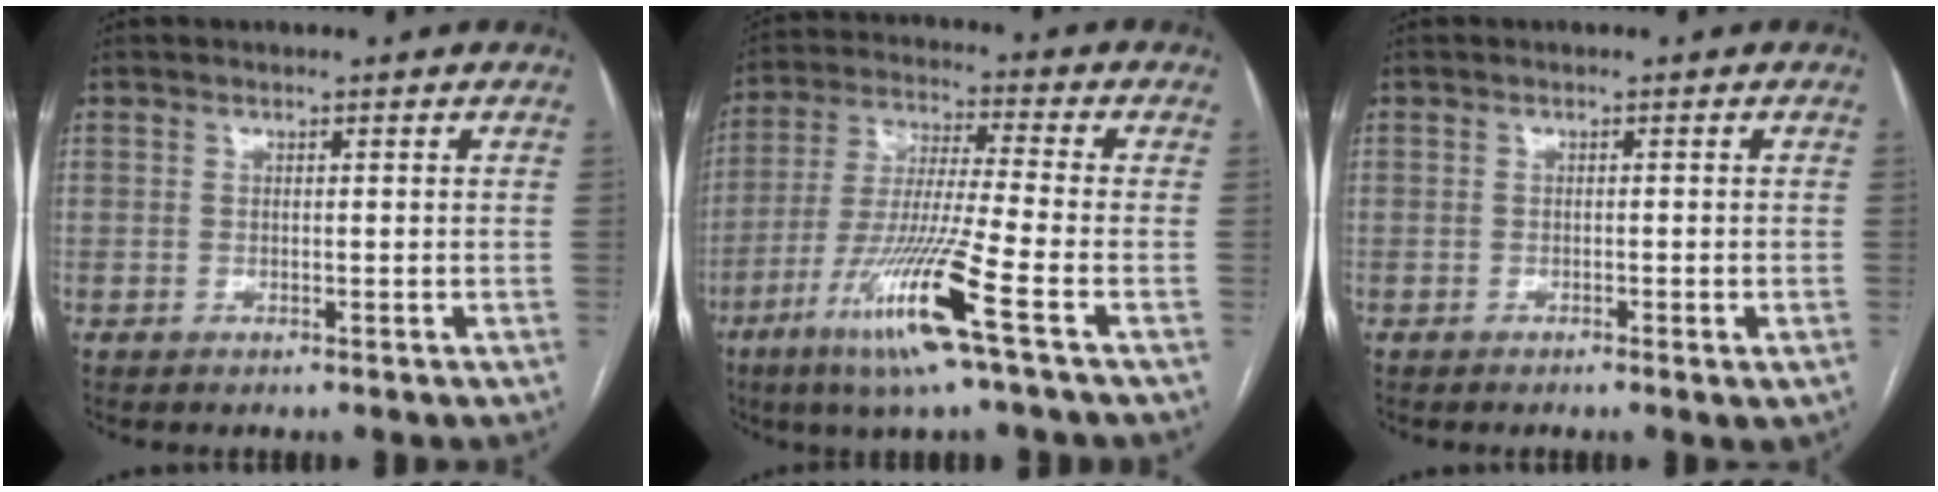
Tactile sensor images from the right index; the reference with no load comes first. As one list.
[{"total": 14.3, "force": [-7.0, -1.2, 12.4], "torque": [-0.253, -0.030, -0.133]}, {"total": 1.4, "force": [-0.7, 0.1, 1.2], "torque": [-0.018, -0.003, -0.009]}]